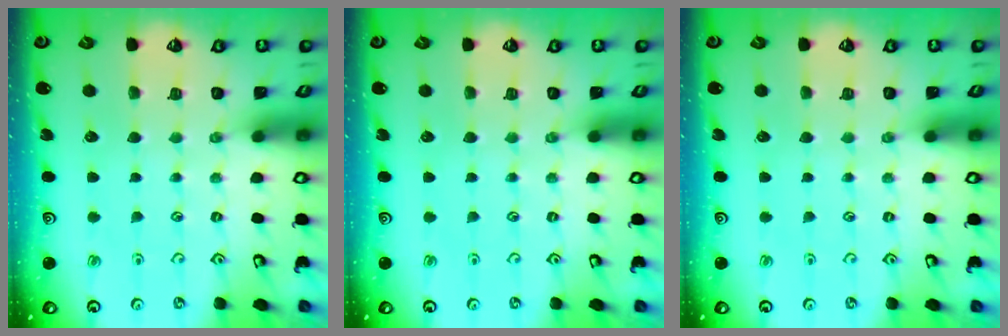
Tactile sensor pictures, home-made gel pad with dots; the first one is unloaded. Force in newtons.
{"total": 0.0}
{"total": 0.0}